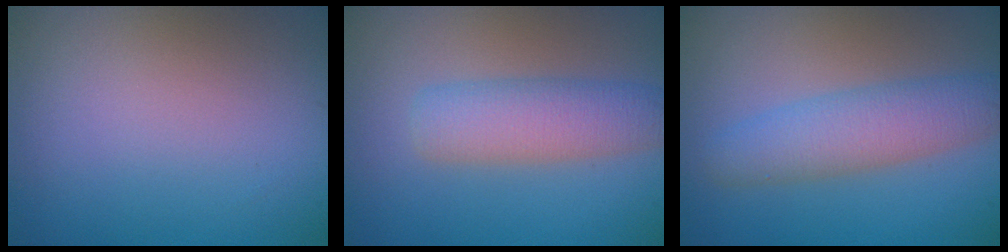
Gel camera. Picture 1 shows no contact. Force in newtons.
{"total": 4.4, "press": 4.4, "slide": 0.1}
{"total": 4.5, "press": 4.5, "slide": 0.2}